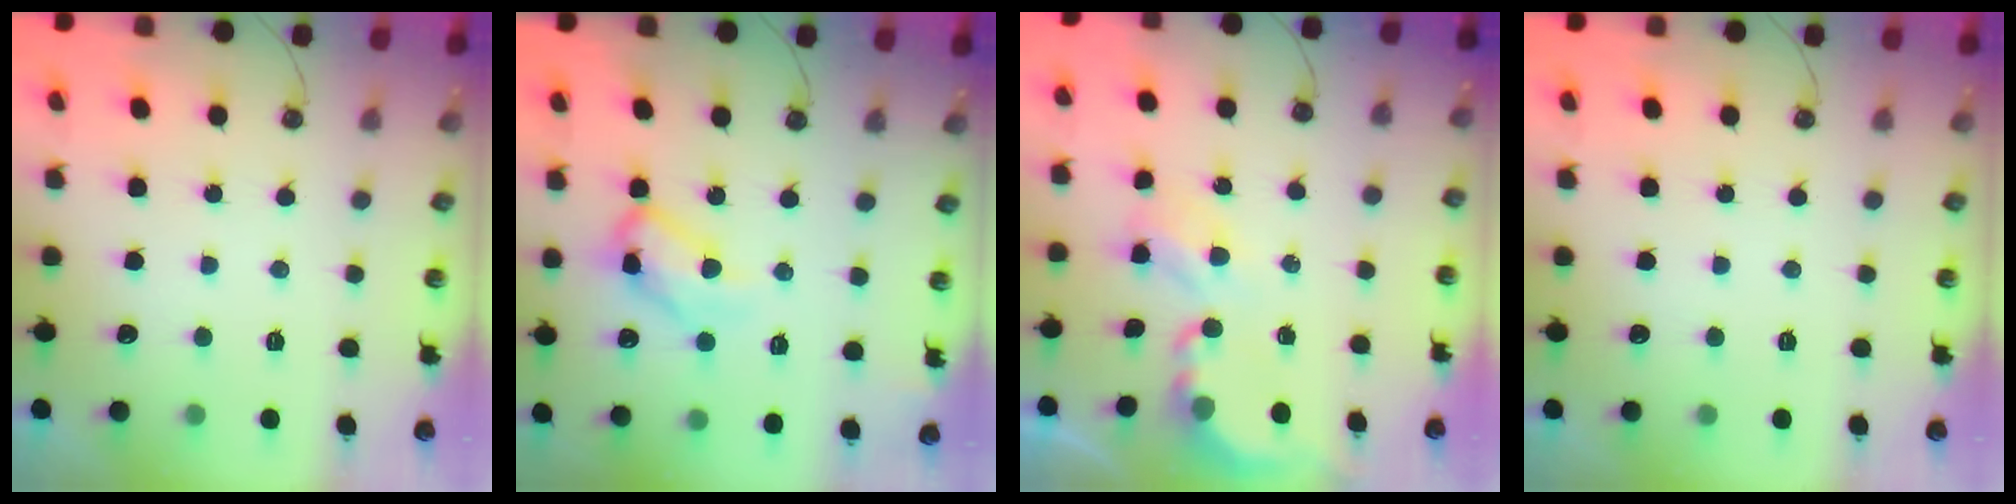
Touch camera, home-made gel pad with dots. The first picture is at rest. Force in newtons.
{"total": 12.1, "press": 12.0, "slide": 1.6}
{"total": 4.0, "press": 4.0, "slide": 0.1}
{"total": 0.0}